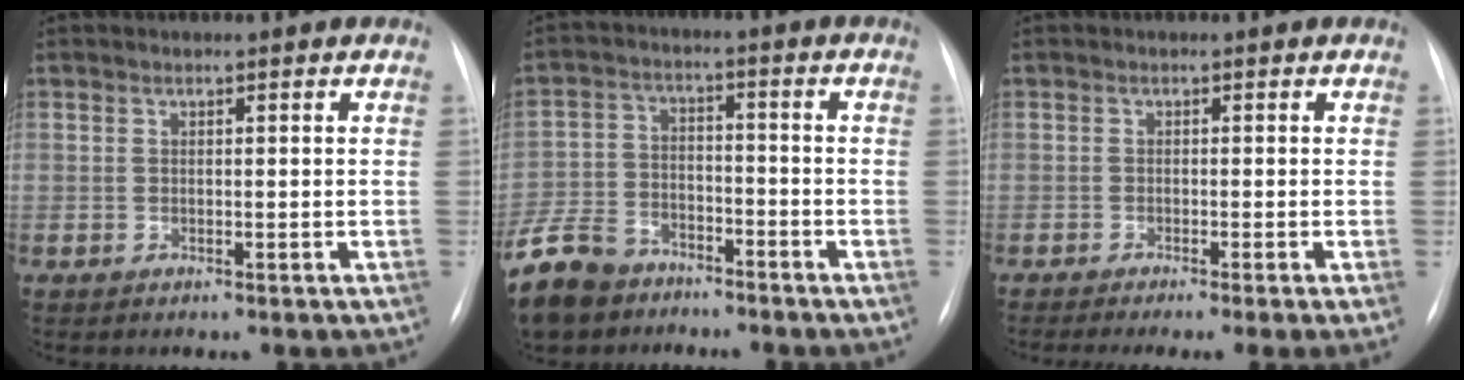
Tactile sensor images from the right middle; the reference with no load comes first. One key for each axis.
{"total": 13.7, "fx": -10.3, "fy": 7.6, "fz": 4.9, "tx": -0.133, "ty": -0.003, "tz": -0.185}
{"total": 6.4, "fx": -4.8, "fy": -0.8, "fz": 4.1, "tx": -0.046, "ty": -0.019, "tz": -0.074}